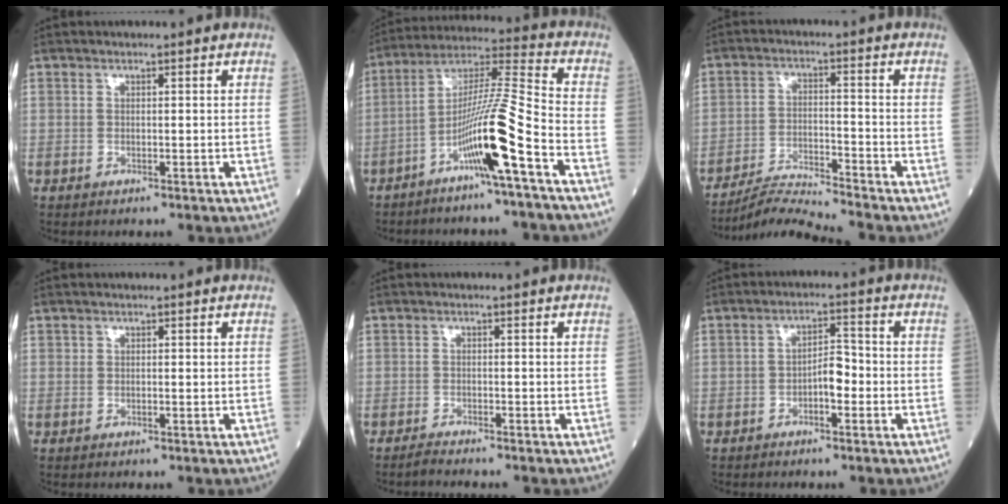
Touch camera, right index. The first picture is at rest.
{"total": 12.2, "force": [-5.7, -1.3, 10.6], "torque": [-0.201, 0.004, -0.111]}
{"total": 6.6, "force": [-6.2, -2.2, 0.3], "torque": [-0.017, -0.014, -0.116]}
{"total": 0.0}
{"total": 1.8, "force": [-1.7, -0.5, 0.5], "torque": [-0.018, -0.006, -0.032]}
{"total": 3.7, "force": [-1.3, 1.3, 3.2], "torque": [-0.051, 0.013, -0.024]}